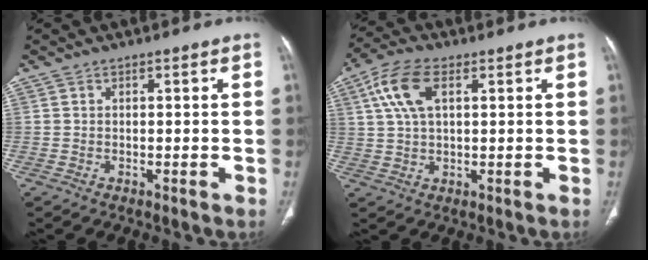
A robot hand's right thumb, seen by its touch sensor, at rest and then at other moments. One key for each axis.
{"total": 8.6, "fx": 3.0, "fy": 4.3, "fz": 6.8, "tx": -0.147, "ty": 0.013, "tz": 0.058}